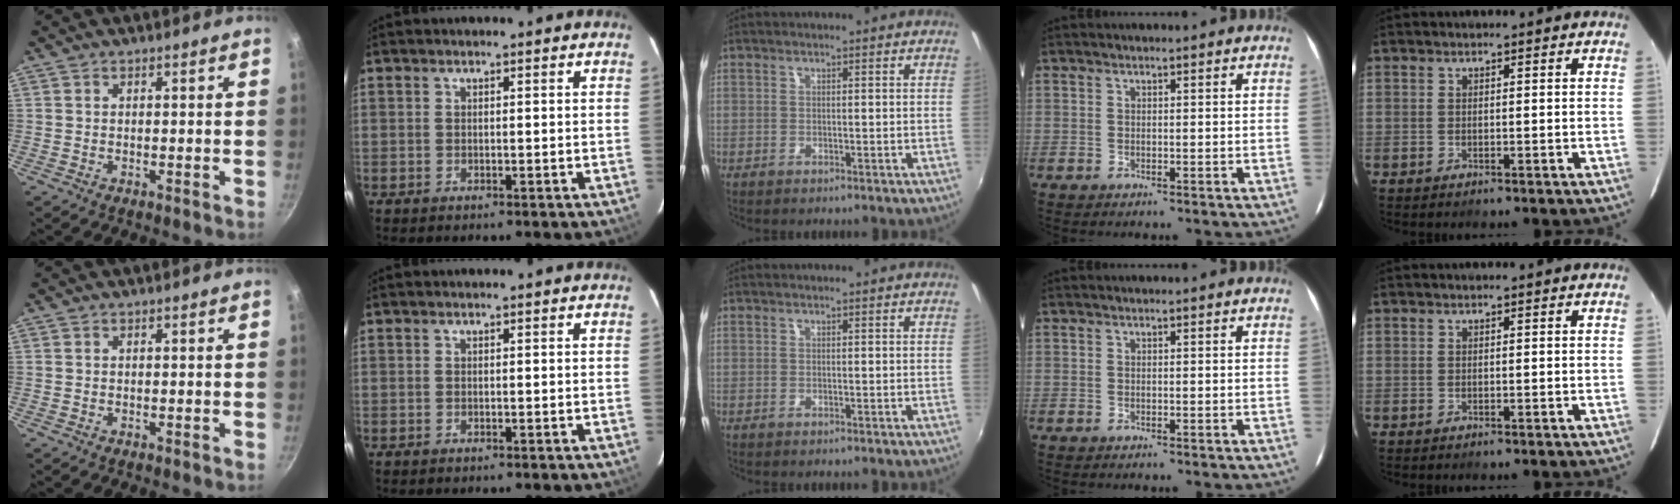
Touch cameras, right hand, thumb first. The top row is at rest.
{}